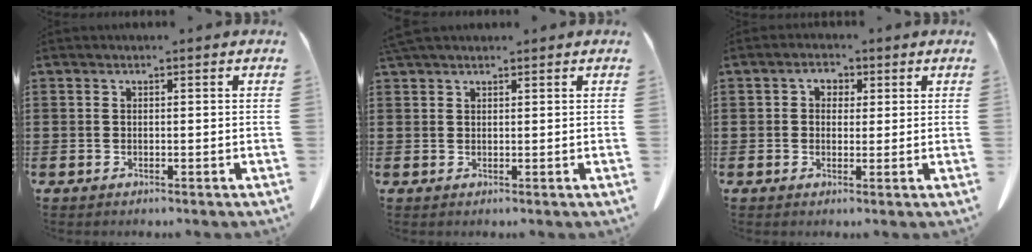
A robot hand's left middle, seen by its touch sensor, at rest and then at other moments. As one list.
[{"total": 1.5, "force": [1.3, 0.3, 0.5], "torque": [-0.014, 0.000, 0.026]}, {"total": 2.3, "force": [0.6, 1.9, 1.1], "torque": [-0.030, 0.009, 0.009]}]